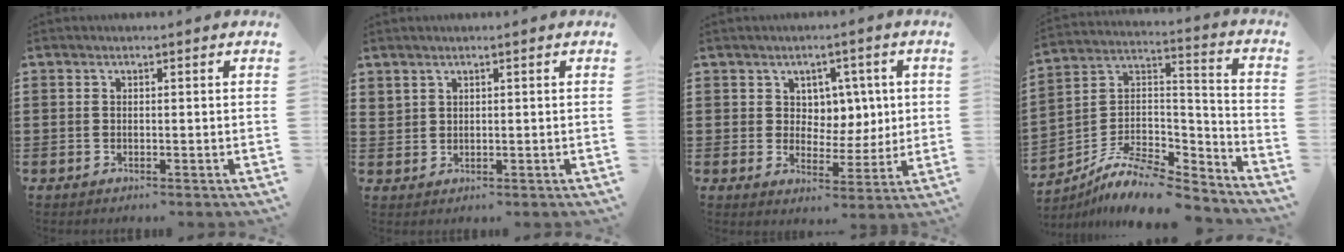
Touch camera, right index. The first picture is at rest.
{"total": 1.5, "force": [1.3, 0.7, 0.3], "torque": [-0.009, 0.002, 0.026]}
{"total": 5.5, "force": [2.2, 4.6, 2.1], "torque": [-0.050, 0.008, 0.036]}
{"total": 10.3, "force": [-8.3, 3.4, 4.9], "torque": [-0.100, 0.018, -0.166]}